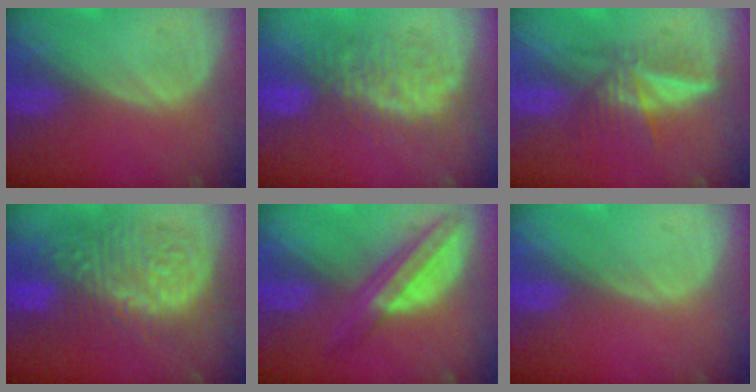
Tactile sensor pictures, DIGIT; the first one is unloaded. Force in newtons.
{"total": 8.1, "press": 8.1, "slide": 0.2}
{"total": 6.0, "press": 5.3, "slide": 2.7}
{"total": 13.2, "press": 13.2, "slide": 1.4}
{"total": 7.7, "press": 6.5, "slide": 4.1}
{"total": 0.0}